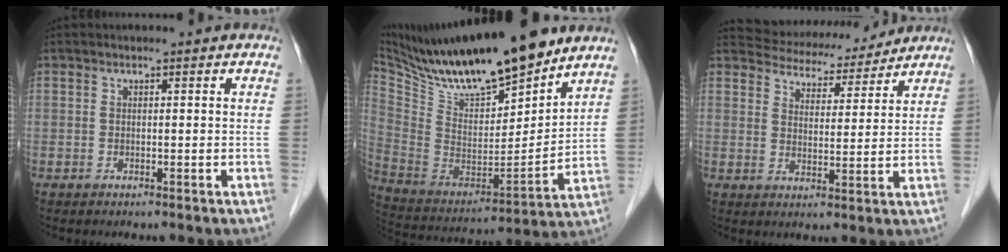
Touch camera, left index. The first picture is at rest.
{"total": 22.2, "force": [18.3, 3.5, 12.0], "torque": [-0.219, -0.016, 0.329]}
{"total": 10.7, "force": [10.2, 2.7, 1.6], "torque": [-0.023, 0.012, 0.146]}